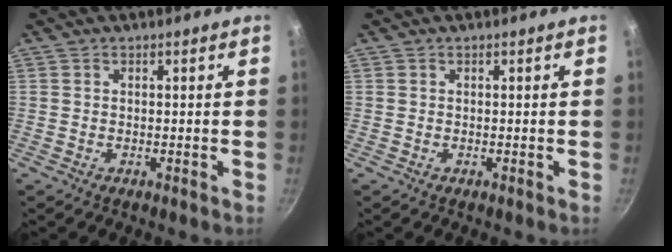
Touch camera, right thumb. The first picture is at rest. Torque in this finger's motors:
{"motor_torque": [-0.01, 0.00, 0.00, 0.00, 0.00]}